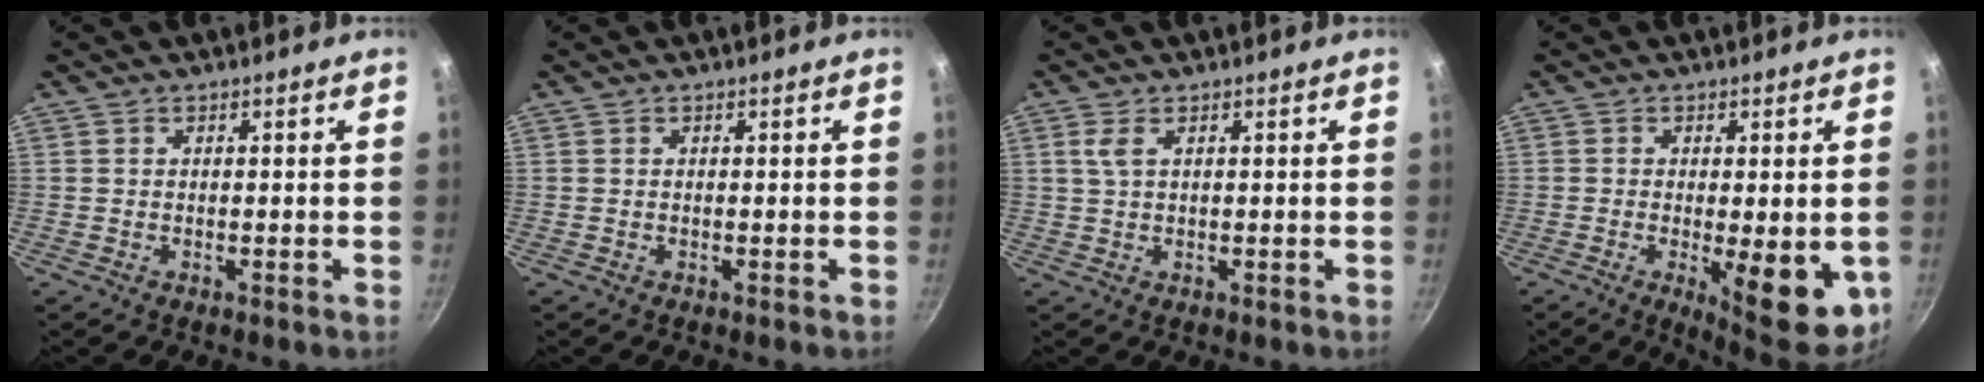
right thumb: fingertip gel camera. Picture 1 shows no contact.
{"total": 0.0}
{"total": 2.3, "force": [0.9, 1.0, 1.9], "torque": [-0.038, -0.002, 0.018]}
{"total": 12.1, "force": [-2.4, 4.1, 11.1], "torque": [-0.125, -0.010, -0.022]}